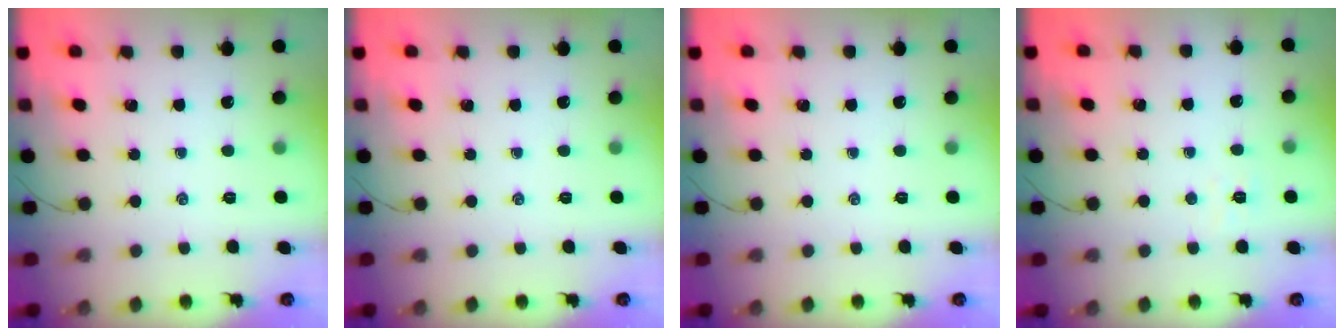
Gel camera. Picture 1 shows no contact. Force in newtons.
{"total": 0.0}
{"total": 0.0}
{"total": 3.6, "press": 3.5, "slide": 1.0}